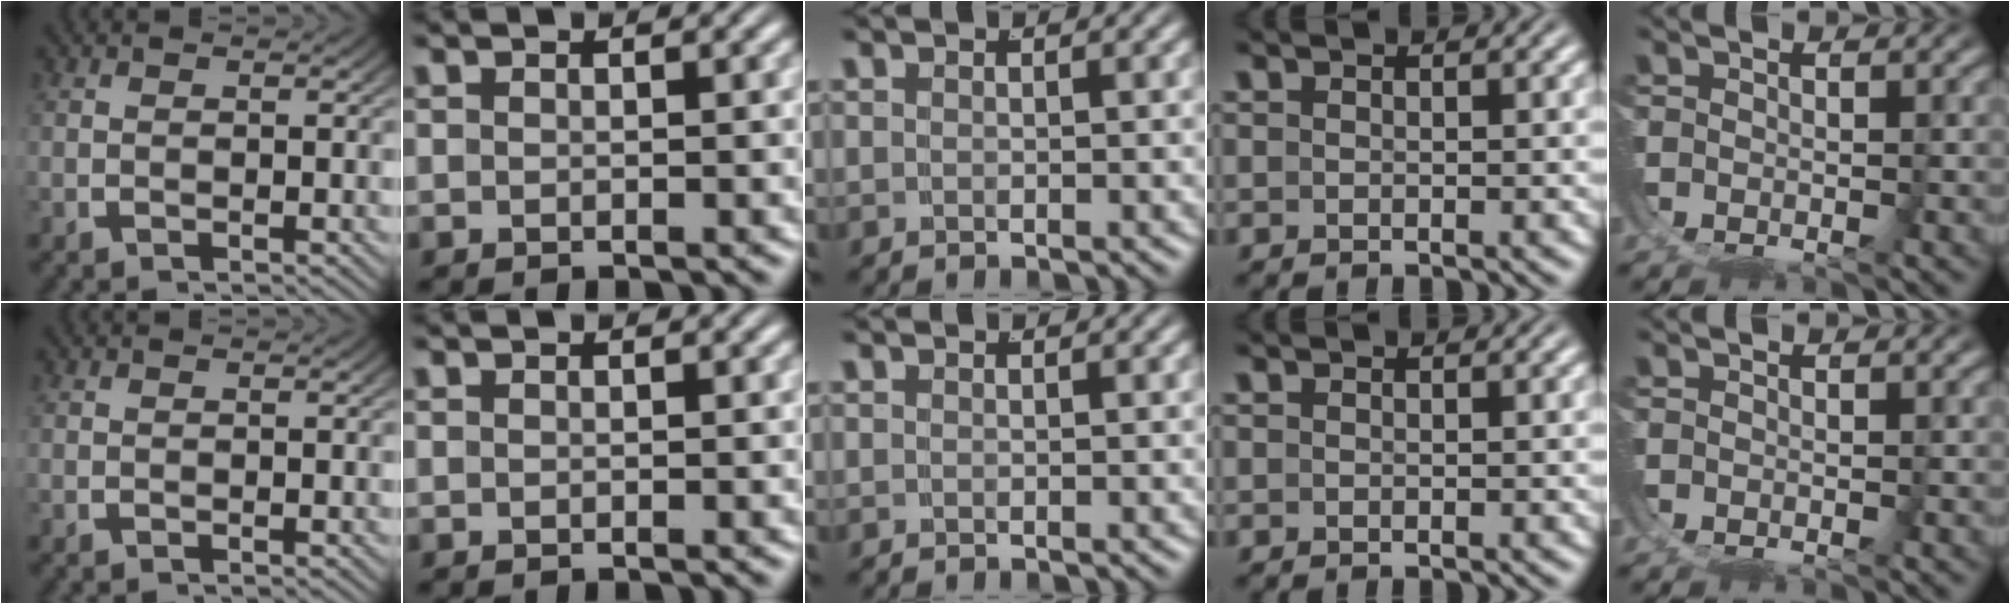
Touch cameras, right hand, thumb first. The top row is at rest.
{}